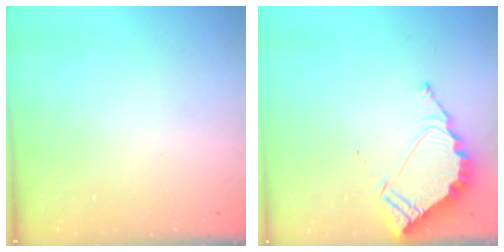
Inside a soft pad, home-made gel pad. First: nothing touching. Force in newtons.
{"total": 6.6, "press": 6.6, "slide": 0.3}